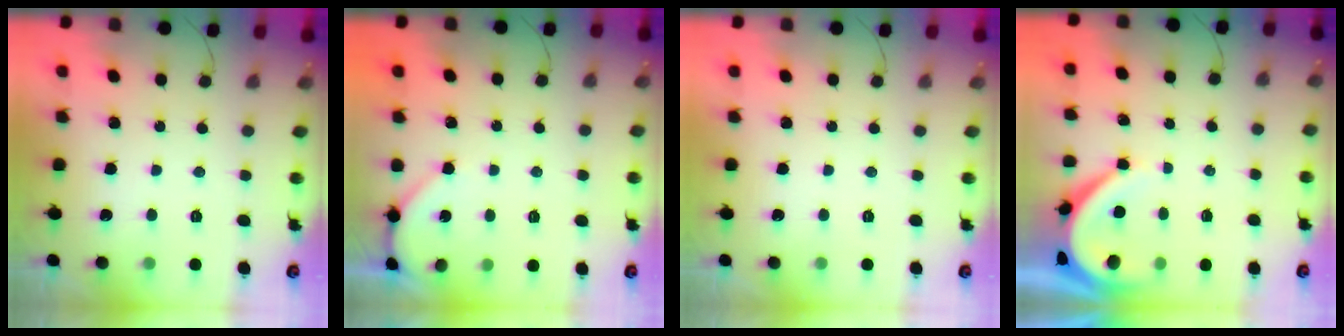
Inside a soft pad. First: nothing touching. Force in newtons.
{"total": 2.3, "press": 2.2, "slide": 0.4}
{"total": 0.0}
{"total": 6.1, "press": 6.1, "slide": 0.4}